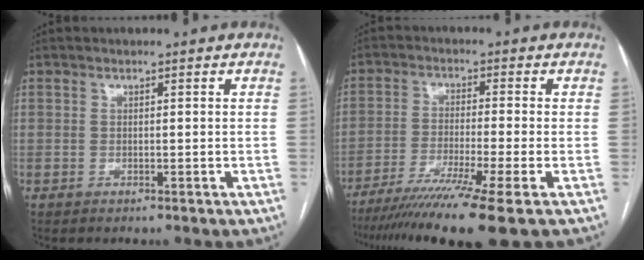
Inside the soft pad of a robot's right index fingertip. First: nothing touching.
{"total": 13.1, "force": [-9.3, -1.9, 9.0], "torque": [-0.156, -0.041, -0.150]}